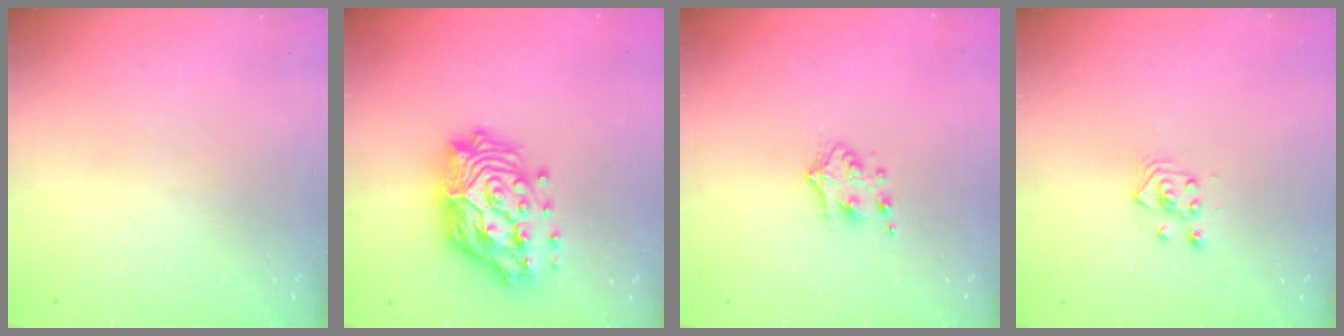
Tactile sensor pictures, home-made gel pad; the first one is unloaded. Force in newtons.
{"total": 19.3, "press": 19.2, "slide": 2.1}
{"total": 5.0, "press": 4.9, "slide": 0.6}
{"total": 3.4, "press": 3.0, "slide": 1.6}